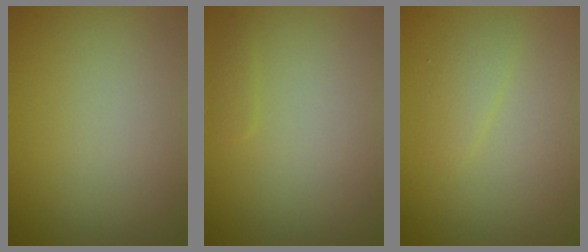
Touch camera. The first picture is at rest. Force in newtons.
{"total": 0.6, "press": 0.6, "slide": 0.0}
{"total": 1.3, "press": 1.3, "slide": 0.1}